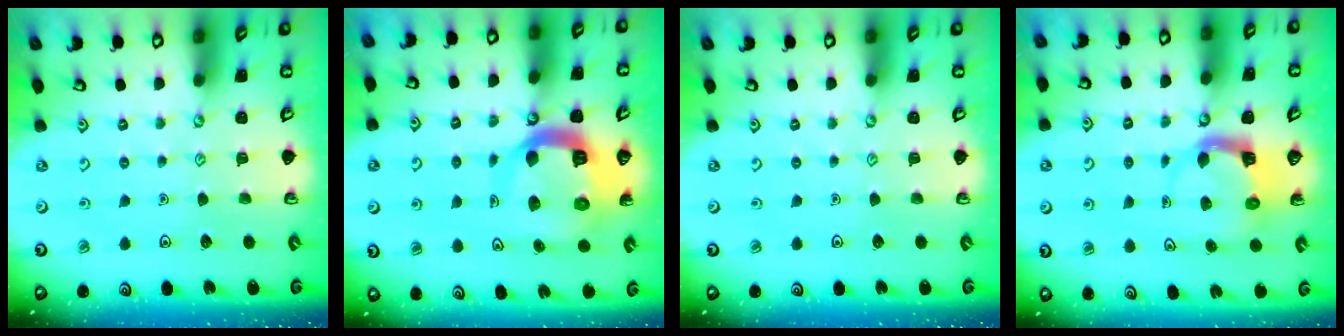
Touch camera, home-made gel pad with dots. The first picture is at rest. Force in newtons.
{"total": 12.9, "press": 12.8, "slide": 1.6}
{"total": 0.0}
{"total": 3.8, "press": 3.7, "slide": 0.7}